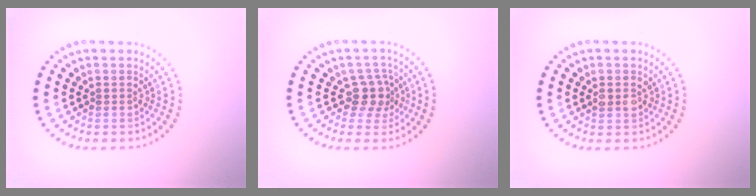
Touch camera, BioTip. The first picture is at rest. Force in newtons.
{"total": 2.7, "press": 2.1, "slide": 1.6}
{"total": 1.6, "press": 1.6, "slide": 0.5}